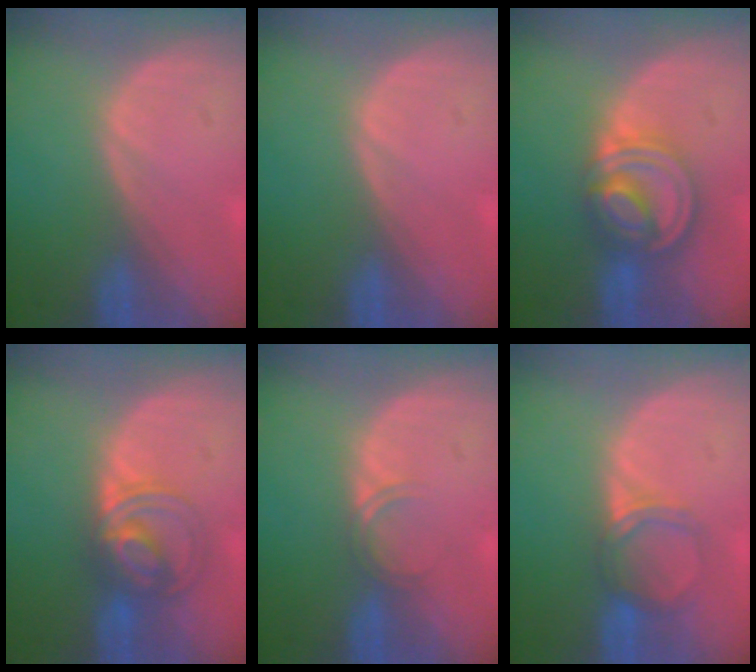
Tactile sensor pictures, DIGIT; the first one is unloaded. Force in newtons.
{"total": 0.0}
{"total": 8.3, "press": 7.0, "slide": 4.5}
{"total": 5.9, "press": 5.9, "slide": 0.7}
{"total": 1.7, "press": 1.7, "slide": 0.3}
{"total": 3.7, "press": 3.4, "slide": 1.6}